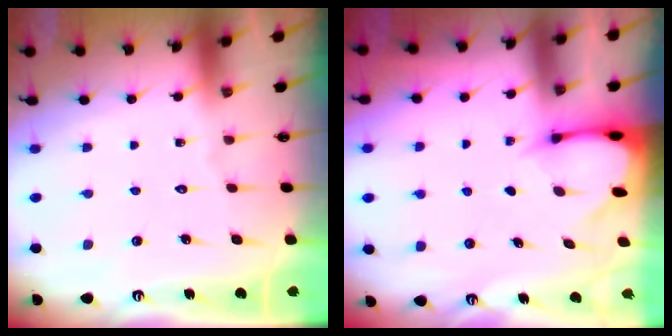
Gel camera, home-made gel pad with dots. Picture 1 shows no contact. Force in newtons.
{"total": 2.7, "press": 2.7, "slide": 0.3}